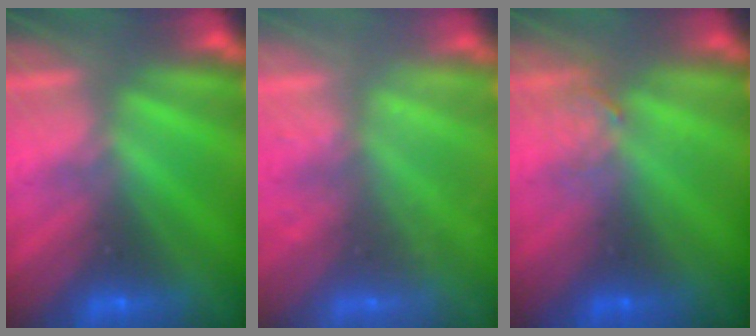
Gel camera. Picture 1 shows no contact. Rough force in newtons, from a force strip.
{"total": 2.3}
{"total": 3.9}